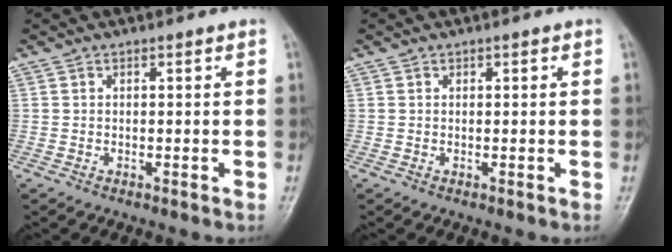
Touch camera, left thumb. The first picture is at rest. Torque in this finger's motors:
{"motor_torque": [-0.27, -0.01, 0.11, 0.27, 0.01]}